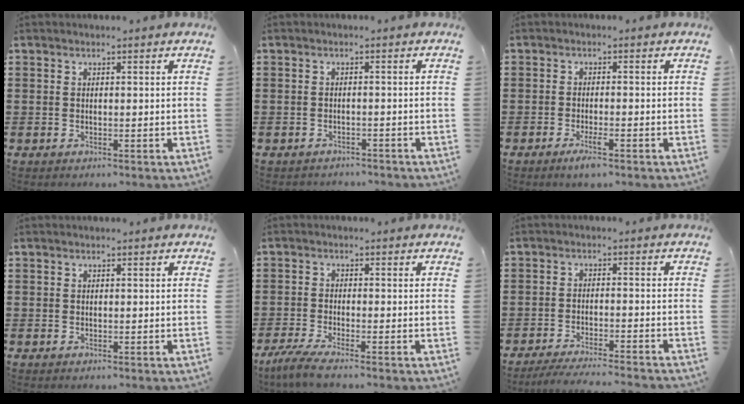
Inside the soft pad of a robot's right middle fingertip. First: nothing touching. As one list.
[{"total": 1.3, "force": [-1.3, 0.2, -0.1], "torque": [-0.004, -0.001, -0.029]}, {"total": 2.5, "force": [-1.5, 0.3, 2.0], "torque": [-0.048, -0.006, -0.031]}, {"total": 0.0}, {"total": 3.5, "force": [-2.9, 0.0, 2.1], "torque": [-0.057, -0.015, -0.059]}, {"total": 3.9, "force": [-3.7, -0.2, 1.2], "torque": [-0.026, -0.008, -0.074]}]